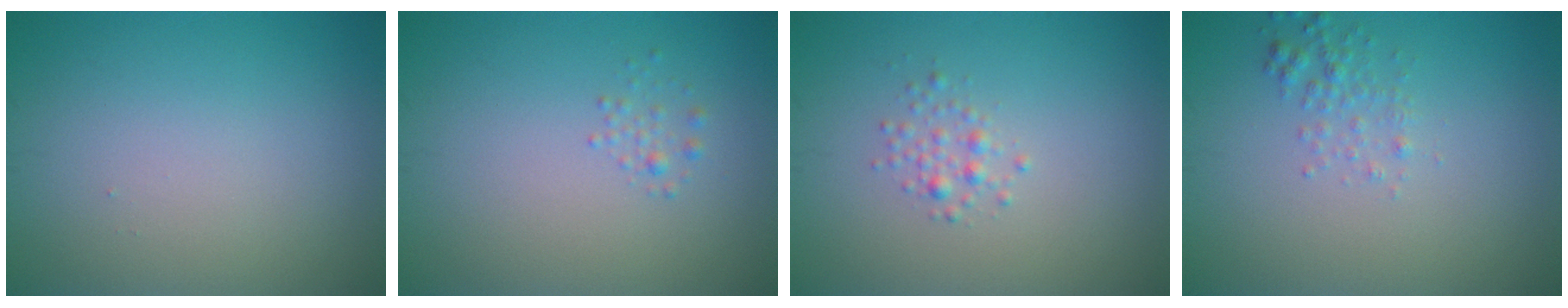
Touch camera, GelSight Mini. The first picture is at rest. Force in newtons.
{"total": 0.9, "press": 0.9, "slide": 0.1}
{"total": 1.3, "press": 1.3, "slide": 0.0}
{"total": 1.6, "press": 1.5, "slide": 0.2}